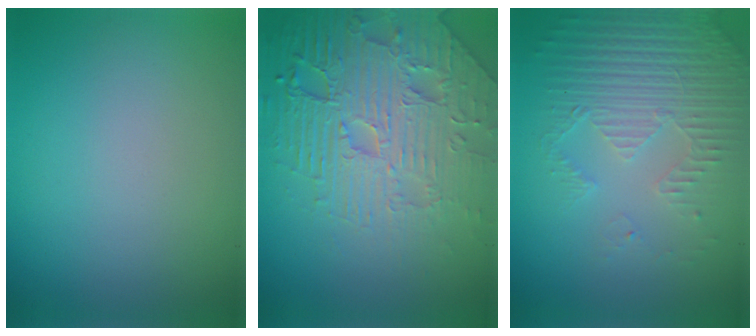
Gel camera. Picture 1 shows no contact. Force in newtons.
{"total": 7.3, "press": 5.9, "slide": 4.4}
{"total": 5.1, "press": 3.5, "slide": 3.7}